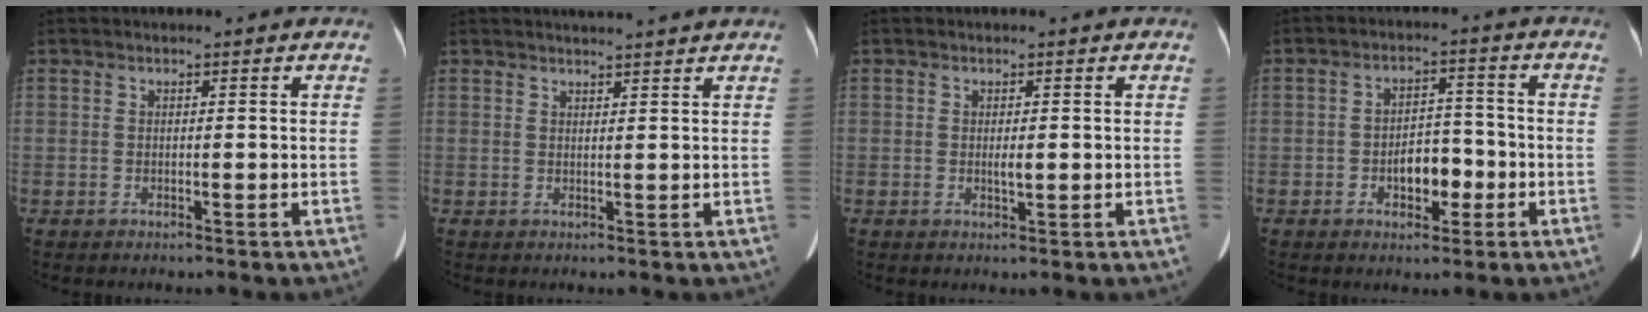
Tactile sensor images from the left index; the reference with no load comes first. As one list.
[{"total": 5.6, "force": [5.2, -0.5, 2.0], "torque": [-0.026, 0.019, 0.058]}, {"total": 1.3, "force": [-0.2, 0.4, 1.3], "torque": [-0.024, -0.004, -0.003]}, {"total": 5.6, "force": [-2.1, 3.2, 4.1], "torque": [-0.068, 0.013, -0.032]}]